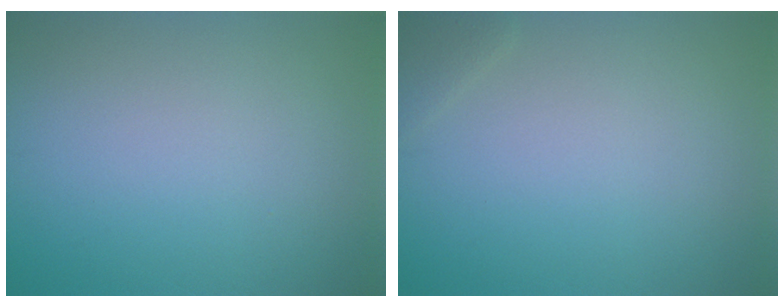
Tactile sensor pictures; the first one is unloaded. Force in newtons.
{"total": 0.8, "press": 0.8, "slide": 0.1}